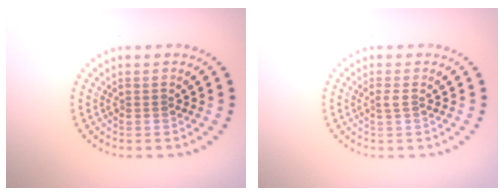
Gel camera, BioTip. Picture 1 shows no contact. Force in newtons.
{"total": 0.7, "press": 0.5, "slide": 0.5}